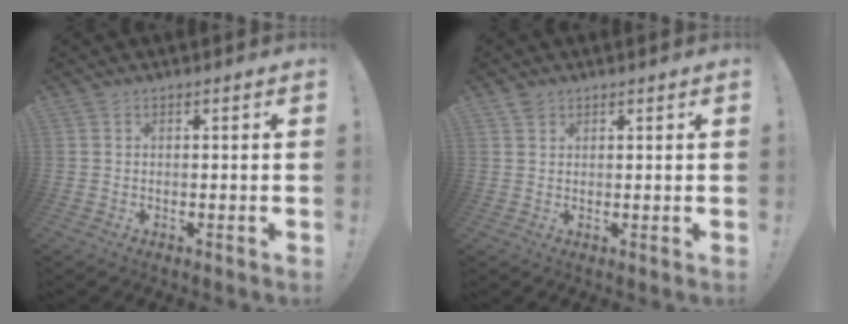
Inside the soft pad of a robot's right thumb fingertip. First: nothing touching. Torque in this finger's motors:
{"motor_torque": [-0.20, -0.01, -0.35, 0.28, 0.00]}